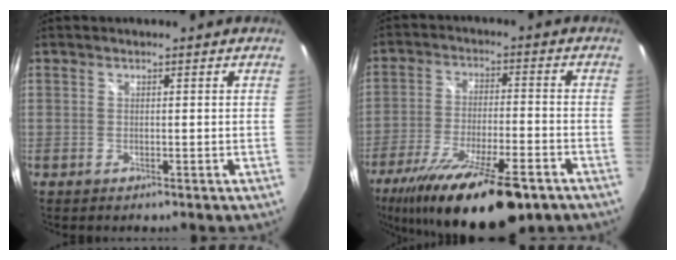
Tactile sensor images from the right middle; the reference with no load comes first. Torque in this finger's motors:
{"motor_torque": [1.11, -1.02, 0.42, 0.21]}